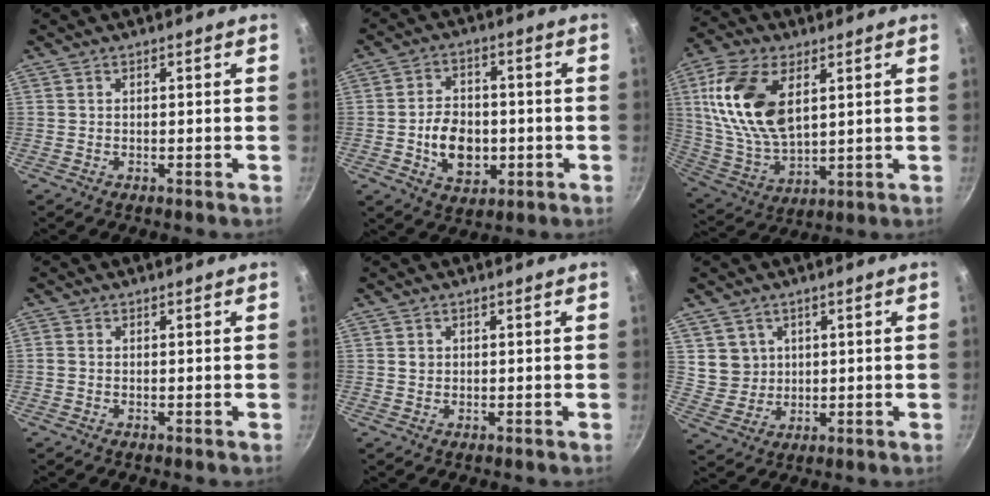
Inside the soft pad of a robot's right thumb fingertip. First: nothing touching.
{"total": 10.4, "force": [-2.0, 7.4, 7.0], "torque": [-0.090, 0.014, -0.028]}
{"total": 18.3, "force": [5.5, 10.3, 14.0], "torque": [-0.260, -0.013, 0.117]}
{"total": 0.9, "force": [-0.2, 0.7, 0.6], "torque": [-0.013, 0.003, -0.006]}
{"total": 1.1, "force": [0.2, 1.0, 0.4], "torque": [-0.003, 0.002, 0.004]}
{"total": 5.8, "force": [2.0, 5.3, 1.1], "torque": [0.004, 0.000, 0.049]}